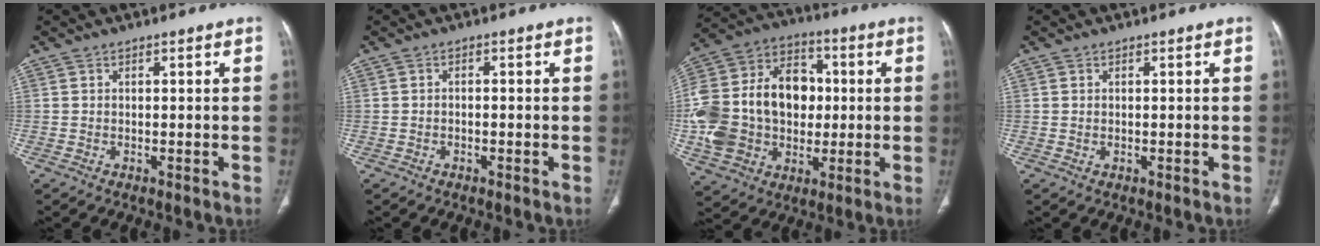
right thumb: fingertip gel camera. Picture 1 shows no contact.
{"total": 0.6, "force": [-0.3, 0.4, 0.4], "torque": [-0.008, 0.005, -0.007]}
{"total": 24.0, "force": [-0.1, 17.8, 16.0], "torque": [-0.311, 0.033, 0.011]}
{"total": 0.0}